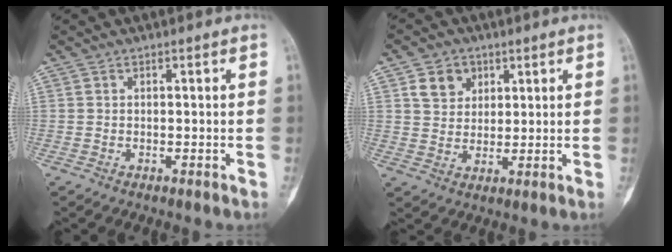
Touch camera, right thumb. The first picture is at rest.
{"total": 6.2, "force": [2.8, 5.0, 2.4], "torque": [-0.015, -0.011, 0.050]}